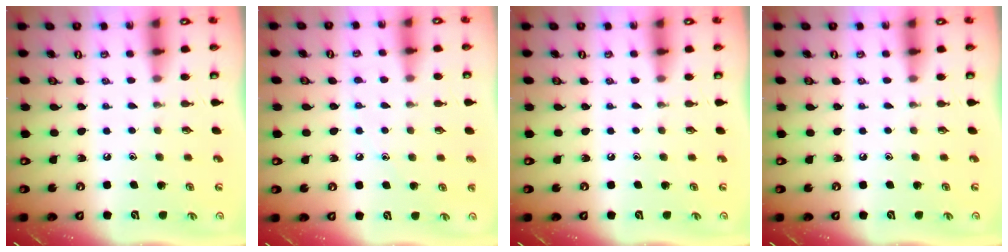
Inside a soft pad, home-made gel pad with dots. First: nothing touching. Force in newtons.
{"total": 4.6, "press": 4.5, "slide": 0.5}
{"total": 0.0}
{"total": 0.0}